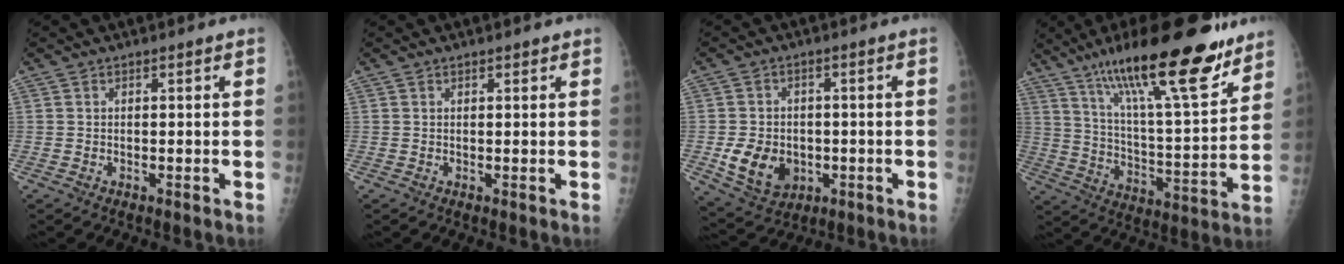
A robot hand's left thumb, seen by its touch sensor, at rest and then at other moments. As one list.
[{"total": 1.0, "force": [0.7, 0.4, 0.5], "torque": [-0.006, -0.002, 0.007]}, {"total": 9.6, "force": [-2.1, 7.6, 5.6], "torque": [-0.077, 0.003, -0.020]}, {"total": 25.3, "force": [17.1, 5.4, 17.8], "torque": [-0.267, -0.066, 0.283]}]